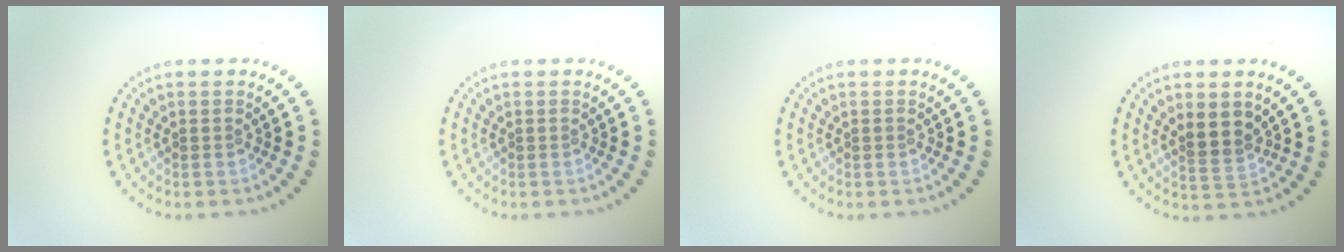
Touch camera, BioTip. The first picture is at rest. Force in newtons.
{"total": 0.0}
{"total": 0.0}
{"total": 2.7, "press": 2.4, "slide": 1.2}